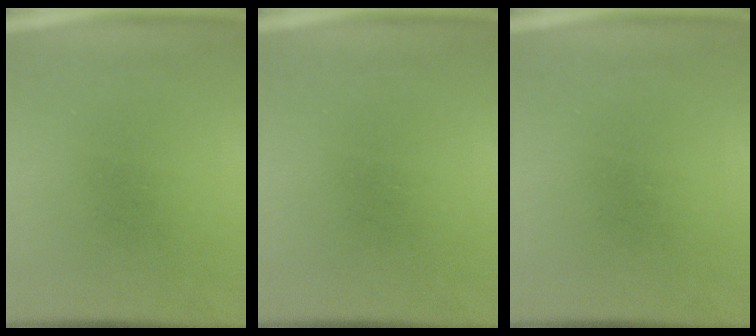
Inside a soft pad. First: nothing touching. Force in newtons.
{"total": 0.0}
{"total": 0.0}